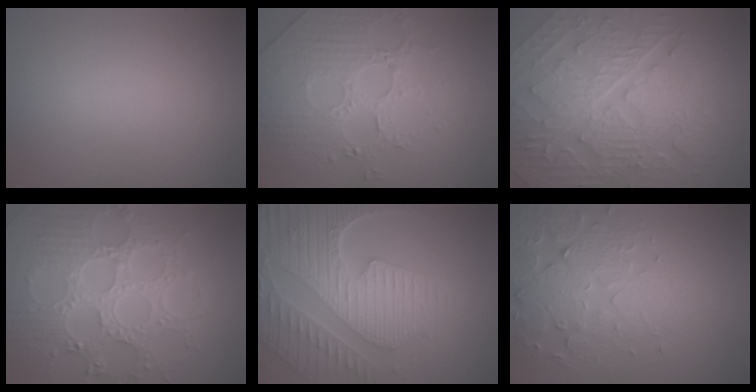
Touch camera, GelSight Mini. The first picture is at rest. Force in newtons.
{"total": 4.5, "press": 4.1, "slide": 2.0}
{"total": 11.1, "press": 7.6, "slide": 8.1}
{"total": 8.3, "press": 6.1, "slide": 5.6}
{"total": 8.9, "press": 6.5, "slide": 6.1}
{"total": 4.8, "press": 4.3, "slide": 2.2}